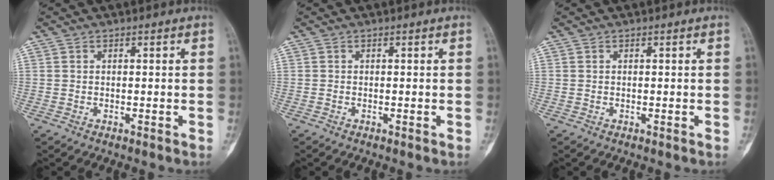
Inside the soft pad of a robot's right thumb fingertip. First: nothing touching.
{"total": 0.0}
{"total": 0.0}